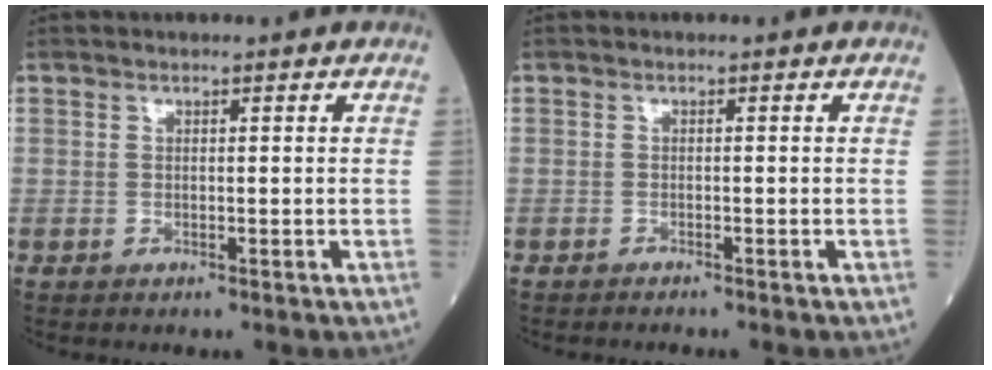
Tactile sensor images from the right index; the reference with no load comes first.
{"total": 1.1, "force": [-1.0, -0.1, 0.3], "torque": [-0.005, 0.000, -0.014]}